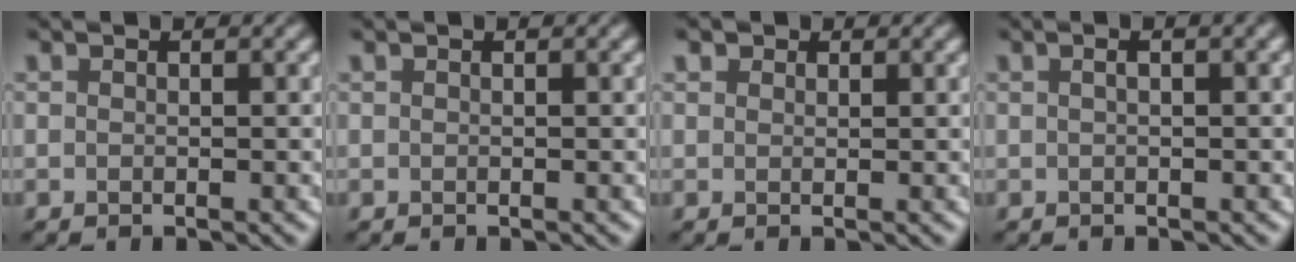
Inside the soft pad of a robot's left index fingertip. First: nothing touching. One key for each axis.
{"total": 0.0}
{"total": 1.3, "fx": 1.0, "fy": 0.8, "fz": 0.4, "tx": -0.012, "ty": -0.006, "tz": 0.016}
{"total": 1.3, "fx": 0.4, "fy": 0.1, "fz": 1.2, "tx": -0.023, "ty": 0.006, "tz": 0.008}